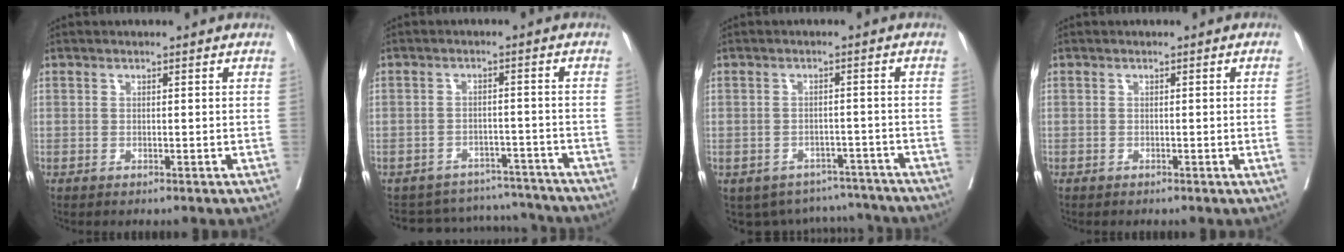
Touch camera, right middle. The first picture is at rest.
{"total": 10.3, "force": [-9.8, 3.0, -0.3], "torque": [0.008, 0.032, -0.122]}
{"total": 9.3, "force": [-8.3, 4.1, 0.4], "torque": [0.003, 0.024, -0.098]}
{"total": 1.3, "force": [-0.2, -0.6, 1.1], "torque": [-0.011, -0.003, -0.002]}